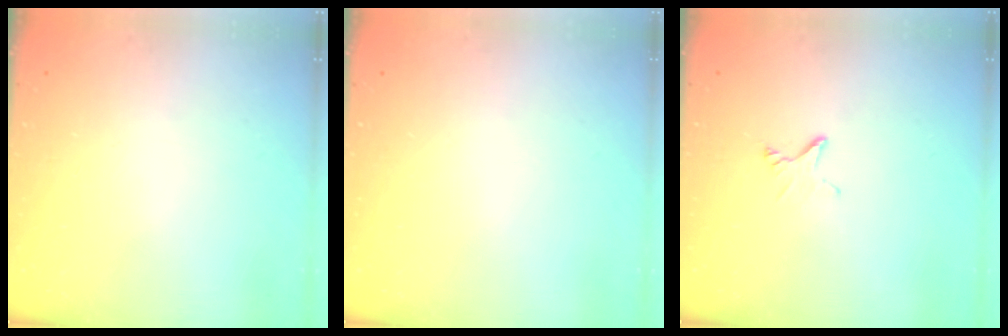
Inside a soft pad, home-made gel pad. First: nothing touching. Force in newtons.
{"total": 0.0}
{"total": 2.3, "press": 2.3, "slide": 0.2}